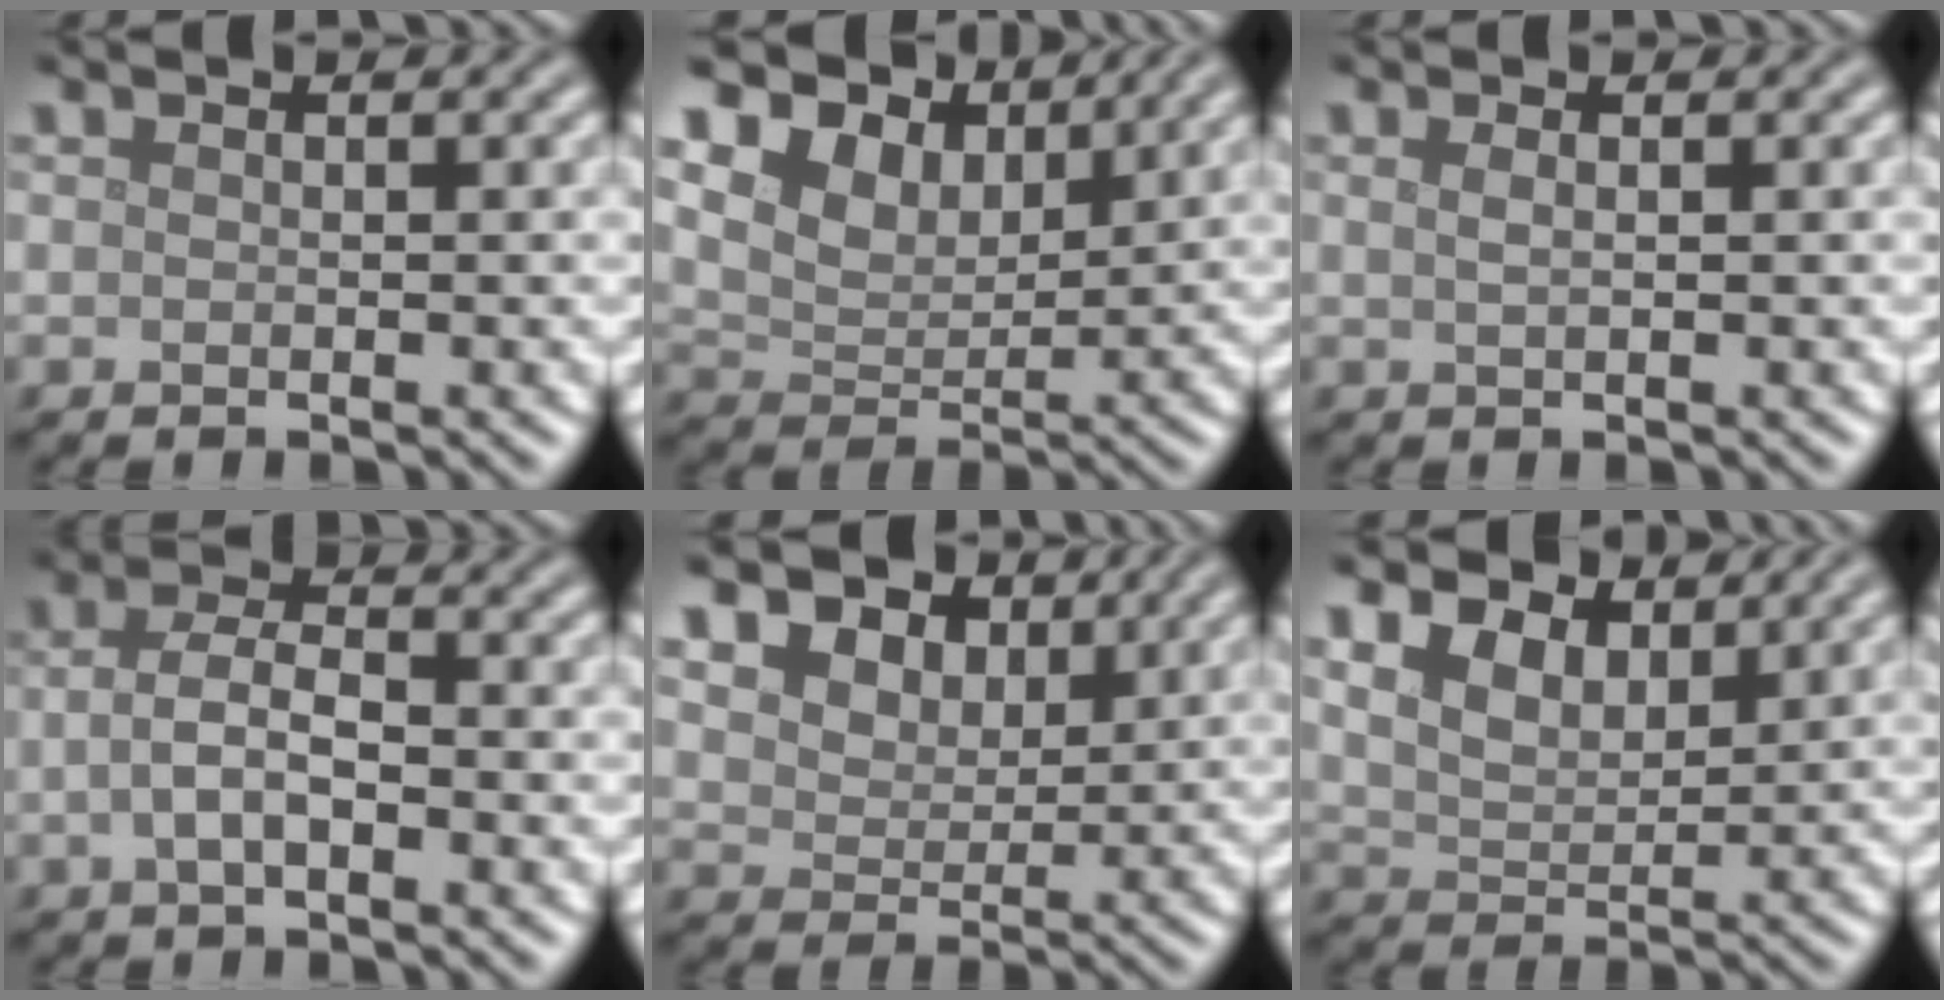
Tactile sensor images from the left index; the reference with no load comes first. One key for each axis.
{"total": 7.5, "fx": 5.4, "fy": 3.9, "fz": 3.4, "tx": -0.081, "ty": 0.004, "tz": 0.086}
{"total": 1.0, "fx": 0.4, "fy": 0.4, "fz": 0.8, "tx": -0.012, "ty": 0.001, "tz": 0.005}
{"total": 3.5, "fx": -0.9, "fy": 1.5, "fz": 3.0, "tx": -0.064, "ty": 0.004, "tz": -0.022}
{"total": 9.6, "fx": 5.6, "fy": 6.5, "fz": 4.3, "tx": -0.091, "ty": 0.020, "tz": 0.086}
{"total": 5.5, "fx": 3.6, "fy": 3.0, "fz": 3.0, "tx": -0.072, "ty": 0.006, "tz": 0.045}